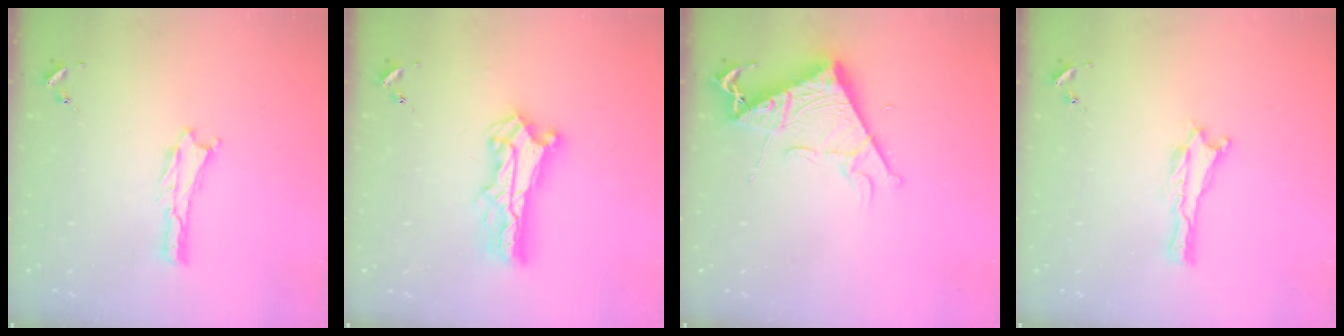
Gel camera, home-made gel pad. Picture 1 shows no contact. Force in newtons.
{"total": 8.8, "press": 8.8, "slide": 0.7}
{"total": 7.9, "press": 7.9, "slide": 0.9}
{"total": 0.0}